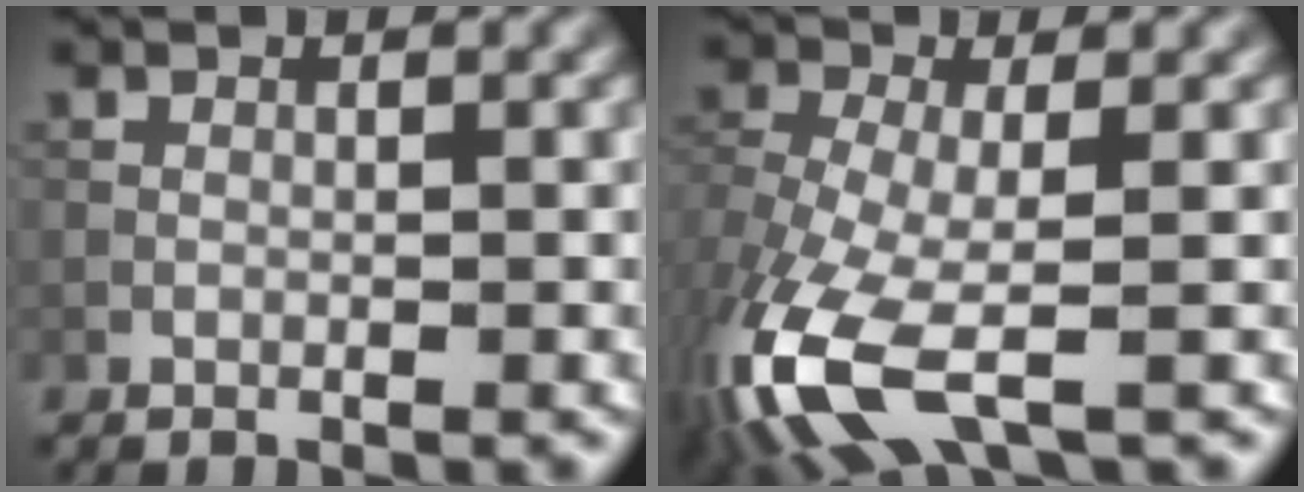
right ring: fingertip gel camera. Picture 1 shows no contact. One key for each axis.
{"total": 9.6, "fx": -4.2, "fy": 4.2, "fz": 7.5, "tx": -0.191, "ty": -0.023, "tz": -0.085}